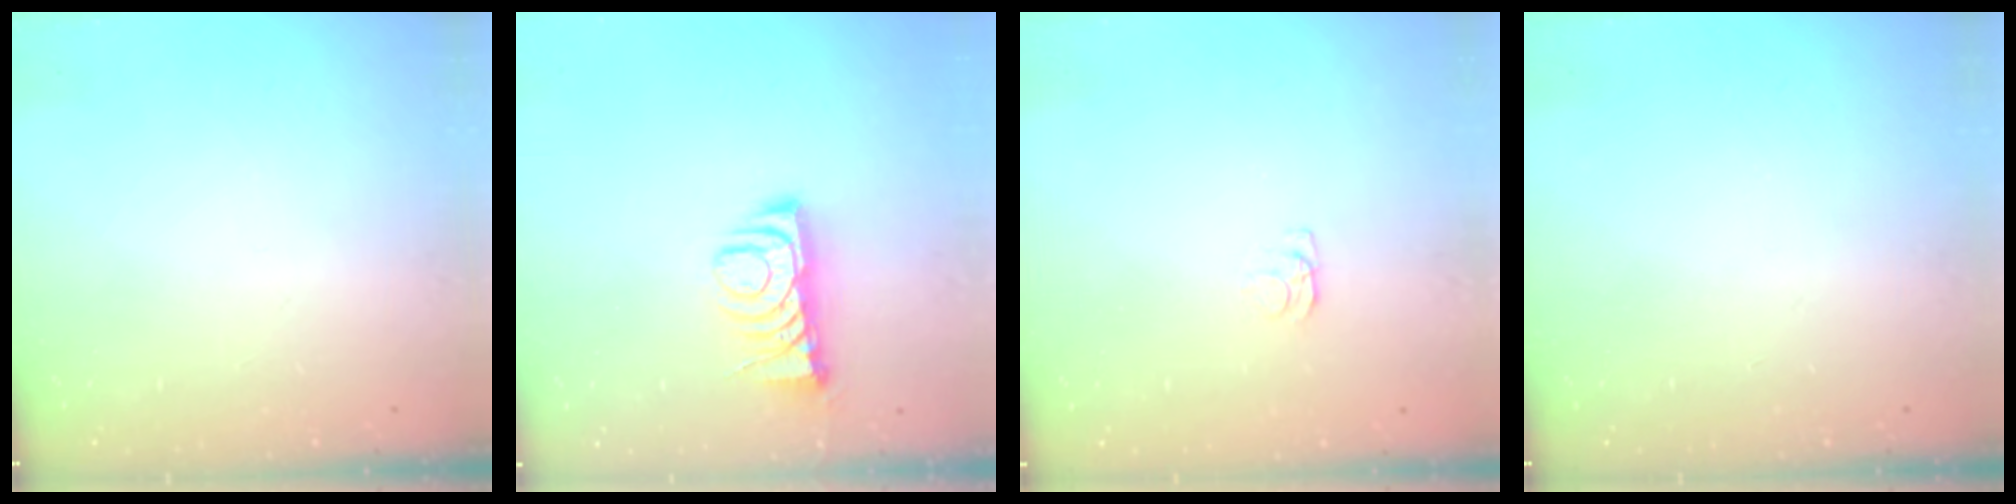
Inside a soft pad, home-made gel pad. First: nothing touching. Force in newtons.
{"total": 7.0, "press": 7.0, "slide": 0.7}
{"total": 1.2, "press": 1.1, "slide": 0.3}
{"total": 0.0}